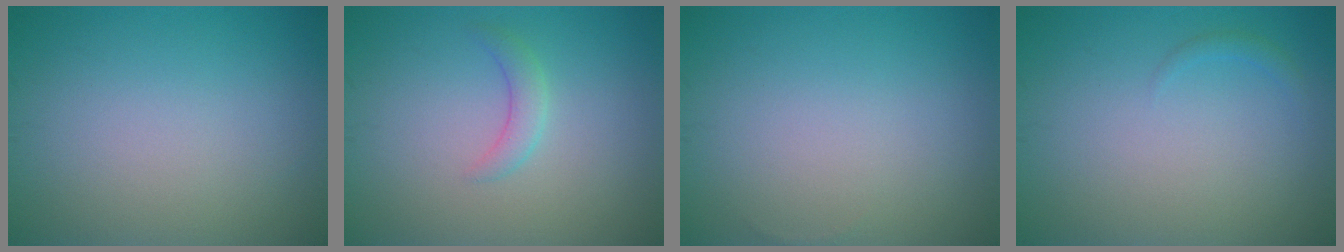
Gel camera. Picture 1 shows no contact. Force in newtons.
{"total": 1.6, "press": 1.6, "slide": 0.1}
{"total": 0.0}
{"total": 0.7, "press": 0.7, "slide": 0.1}